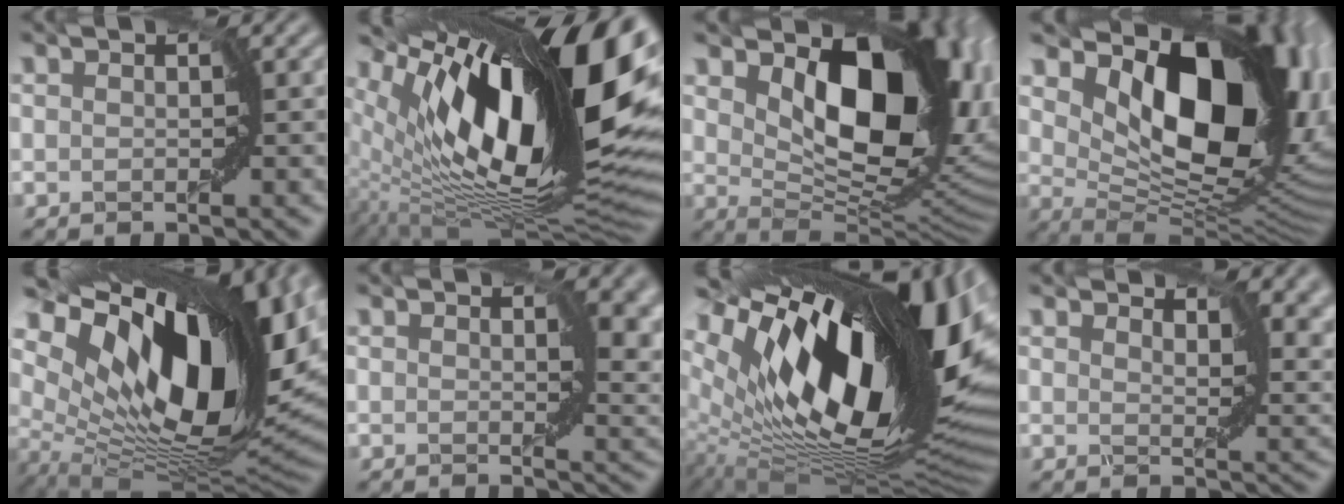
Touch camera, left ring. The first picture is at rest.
{"total": 18.2, "force": [5.6, 5.7, 16.3], "torque": [-0.269, 0.006, 0.093]}
{"total": 11.8, "force": [4.0, 6.1, 9.3], "torque": [-0.134, -0.017, 0.076]}
{"total": 15.1, "force": [5.3, 7.9, 11.7], "torque": [-0.161, -0.012, 0.097]}
{"total": 17.6, "force": [6.3, 8.2, 14.2], "torque": [-0.249, 0.001, 0.116]}
{"total": 6.0, "force": [1.0, 3.6, 4.7], "torque": [-0.048, -0.001, 0.010]}
{"total": 19.5, "force": [6.0, 7.6, 16.9], "torque": [-0.285, 0.001, 0.099]}
{"total": 4.9, "force": [3.0, 2.3, 3.2], "torque": [-0.054, -0.004, 0.048]}